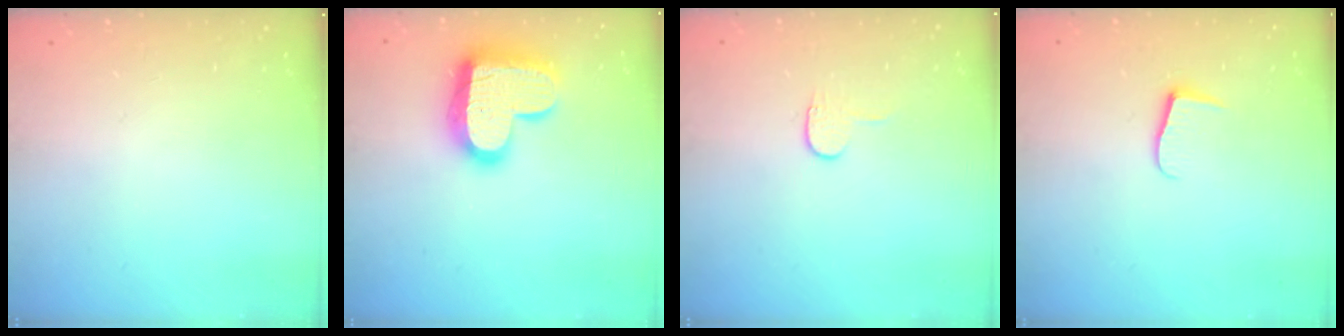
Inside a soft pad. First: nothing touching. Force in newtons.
{"total": 17.9, "press": 17.9, "slide": 1.4}
{"total": 3.6, "press": 3.6, "slide": 0.4}
{"total": 5.5, "press": 5.5, "slide": 0.5}